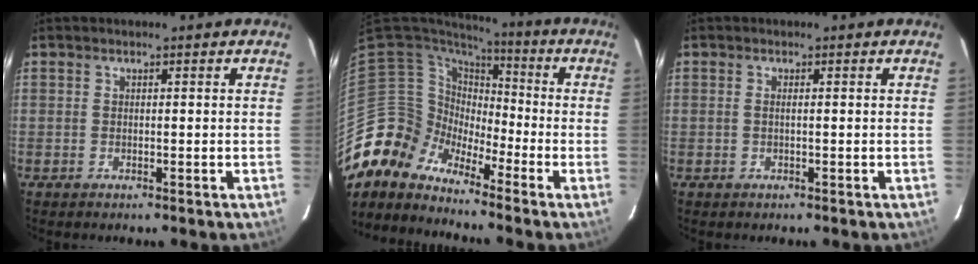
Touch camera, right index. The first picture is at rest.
{"total": 8.8, "force": [-7.9, 3.8, -0.5], "torque": [0.002, 0.032, -0.178]}
{"total": 0.6, "force": [-0.1, -0.1, 0.6], "torque": [-0.012, 0.001, -0.003]}